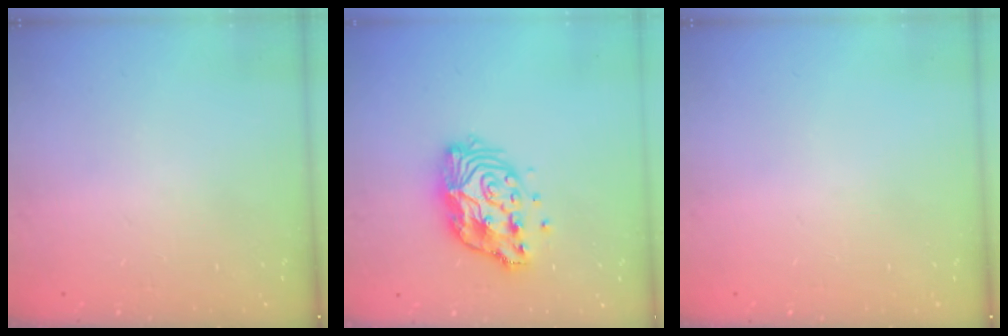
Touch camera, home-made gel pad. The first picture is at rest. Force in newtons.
{"total": 13.5, "press": 13.4, "slide": 1.2}
{"total": 0.0}